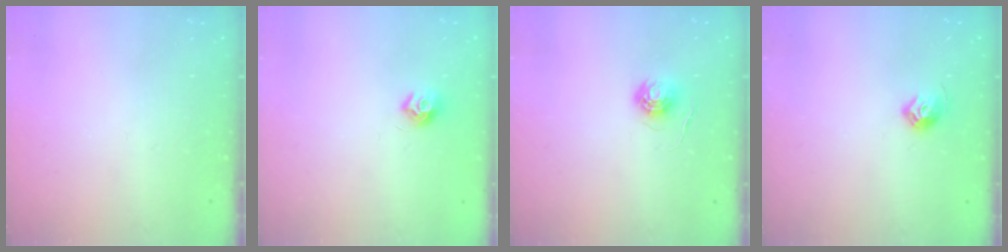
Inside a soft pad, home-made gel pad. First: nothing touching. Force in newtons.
{"total": 6.7, "press": 6.6, "slide": 0.6}
{"total": 5.8, "press": 5.8, "slide": 0.3}
{"total": 6.9, "press": 6.8, "slide": 1.1}